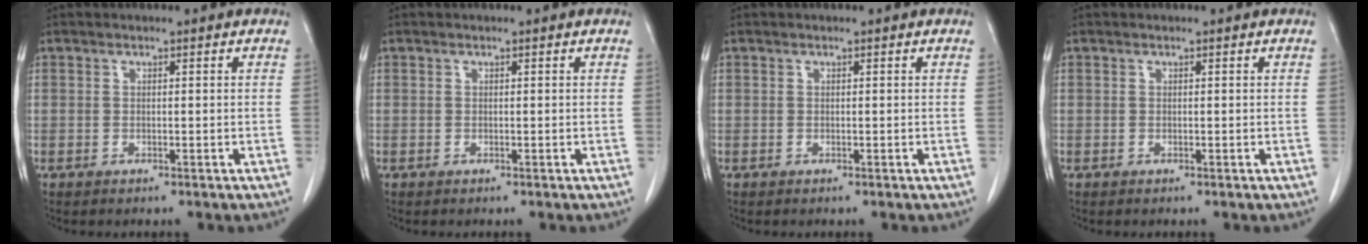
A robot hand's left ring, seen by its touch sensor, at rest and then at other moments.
{"total": 0.0}
{"total": 0.0}
{"total": 0.0}